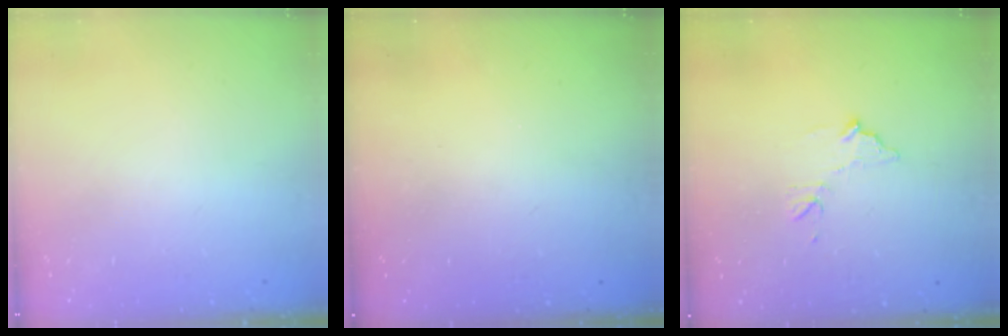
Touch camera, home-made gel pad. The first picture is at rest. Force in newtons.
{"total": 3.3, "press": 3.3, "slide": 0.1}
{"total": 8.8, "press": 8.7, "slide": 0.4}